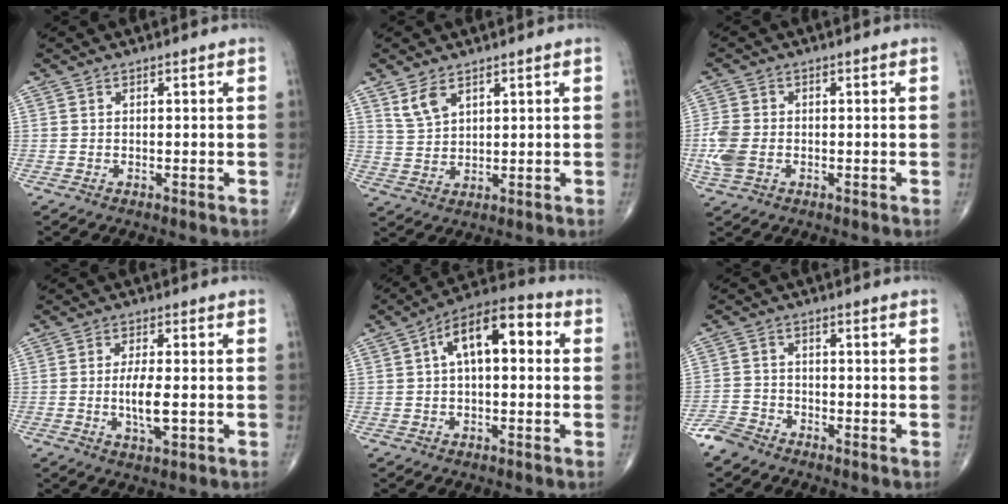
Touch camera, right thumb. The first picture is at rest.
{"total": 4.6, "force": [2.9, 2.4, 2.7], "torque": [-0.047, -0.013, 0.066]}
{"total": 5.7, "force": [-1.1, 3.9, 4.0], "torque": [-0.105, 0.005, -0.023]}
{"total": 6.0, "force": [-0.8, 2.0, 5.6], "torque": [-0.107, -0.008, -0.015]}
{"total": 12.7, "force": [2.5, 6.0, 10.9], "torque": [-0.167, 0.039, 0.031]}
{"total": 3.9, "force": [-3.4, 2.0, 0.5], "torque": [-0.008, 0.005, -0.075]}